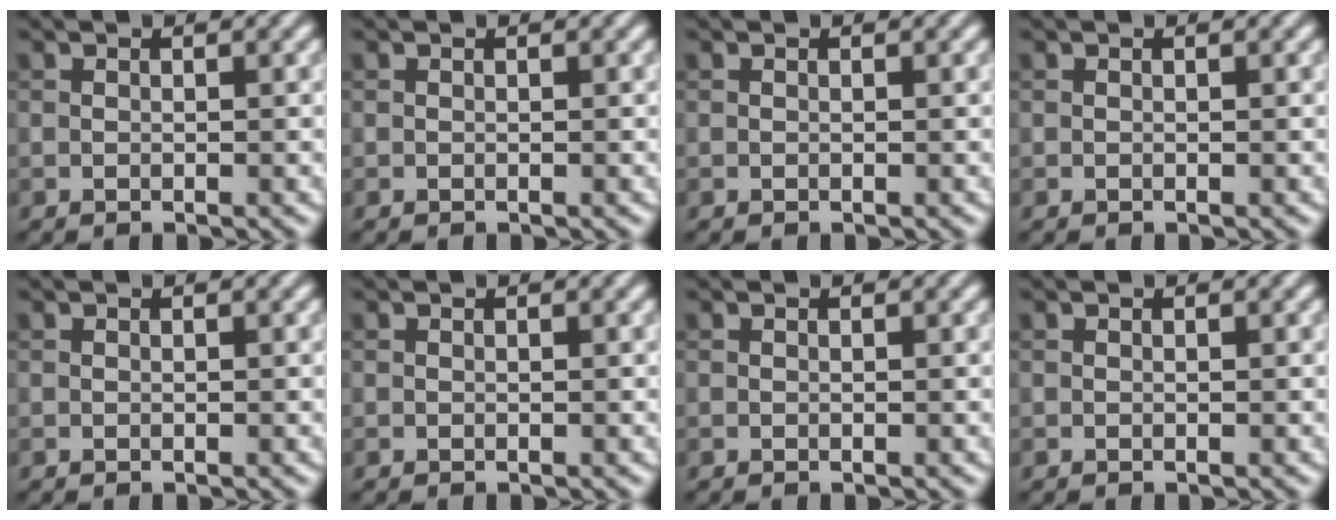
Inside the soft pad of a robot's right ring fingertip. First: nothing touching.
{"total": 0.0}
{"total": 0.0}
{"total": 0.0}
{"total": 0.0}
{"total": 0.0}
{"total": 0.0}
{"total": 0.0}